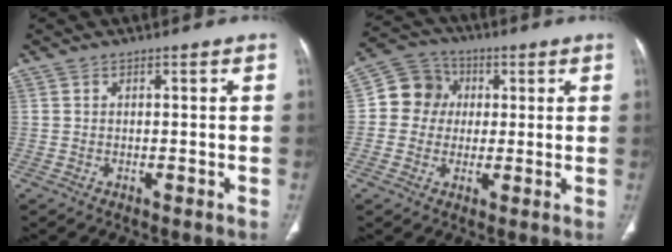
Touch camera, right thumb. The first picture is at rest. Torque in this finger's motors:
{"motor_torque": [0.93, 1.27, 0.31, -0.57, -0.04]}